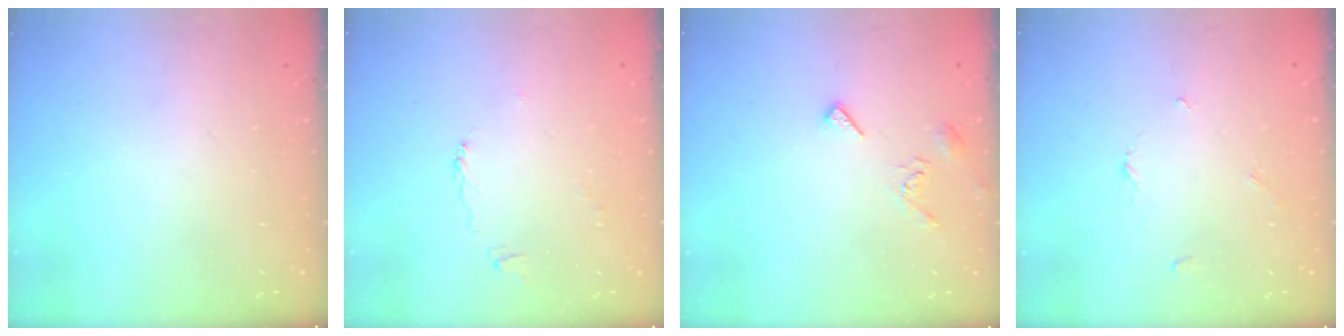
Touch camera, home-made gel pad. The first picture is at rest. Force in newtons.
{"total": 1.8, "press": 1.8, "slide": 0.4}
{"total": 6.0, "press": 6.0, "slide": 0.4}
{"total": 2.8, "press": 2.8, "slide": 0.3}